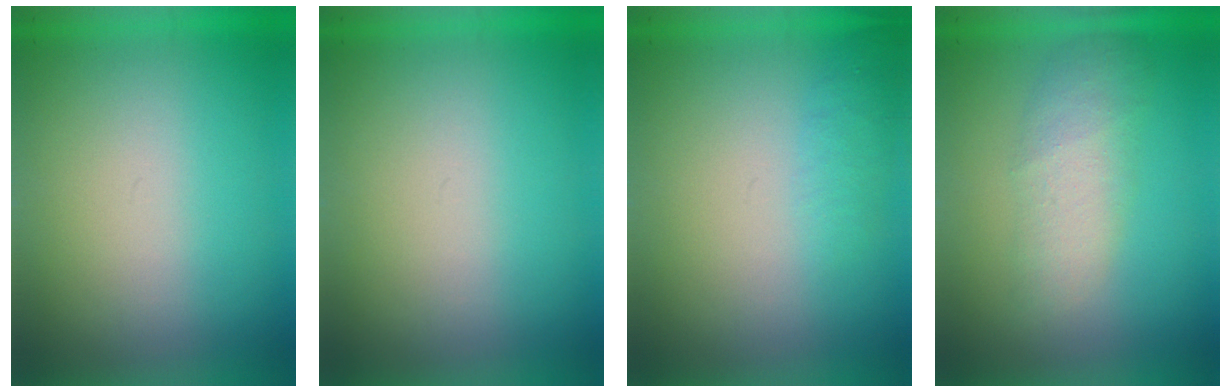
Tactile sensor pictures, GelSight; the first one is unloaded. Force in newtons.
{"total": 0.0}
{"total": 1.3}
{"total": 2.6}